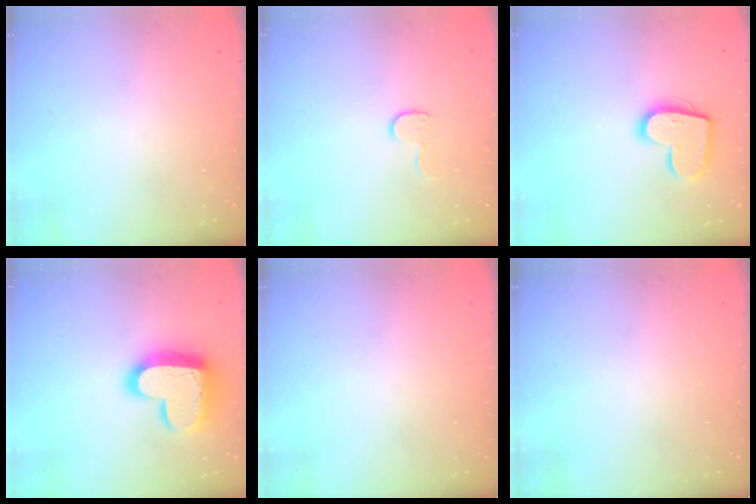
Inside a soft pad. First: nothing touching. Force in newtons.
{"total": 5.5, "press": 5.5, "slide": 0.5}
{"total": 14.5, "press": 14.5, "slide": 0.9}
{"total": 17.8, "press": 17.8, "slide": 1.5}
{"total": 0.0}
{"total": 0.0}